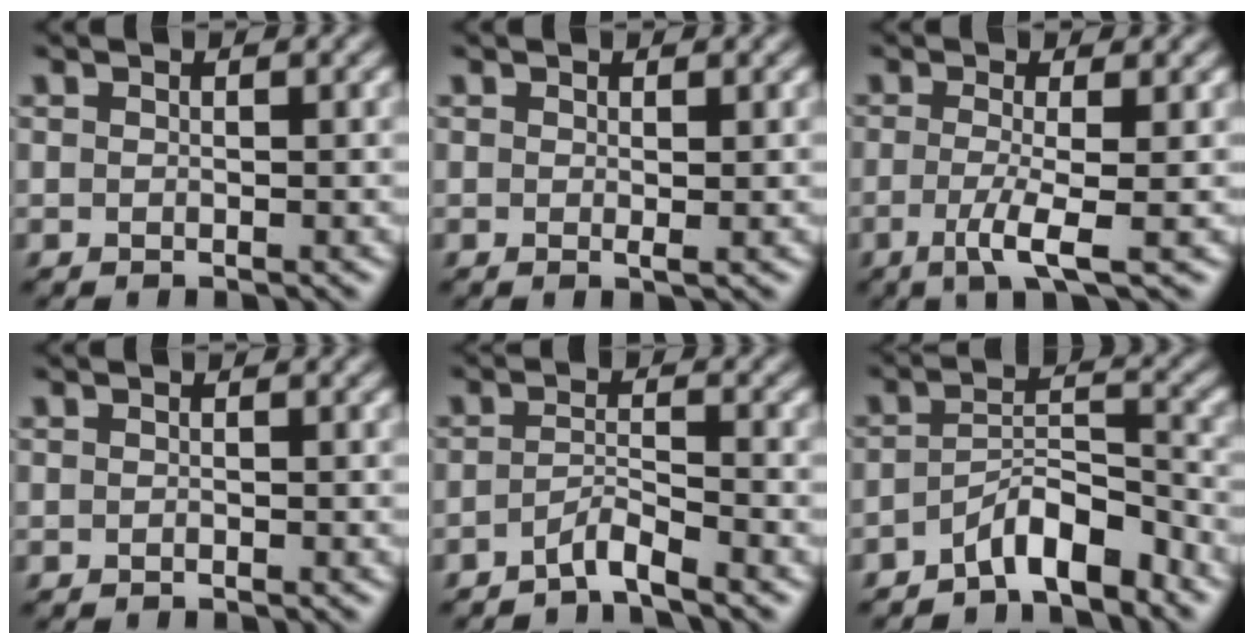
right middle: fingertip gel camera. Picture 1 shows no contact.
{"total": 0.6, "force": [0.1, 0.0, 0.6], "torque": [-0.010, -0.003, 0.001]}
{"total": 3.8, "force": [-1.0, 0.7, 3.5], "torque": [-0.068, -0.008, -0.024]}
{"total": 0.0}
{"total": 2.3, "force": [-1.9, 0.2, 1.2], "torque": [-0.022, 0.003, -0.044]}
{"total": 4.8, "force": [-3.5, 1.5, 2.9], "torque": [-0.046, 0.010, -0.064]}